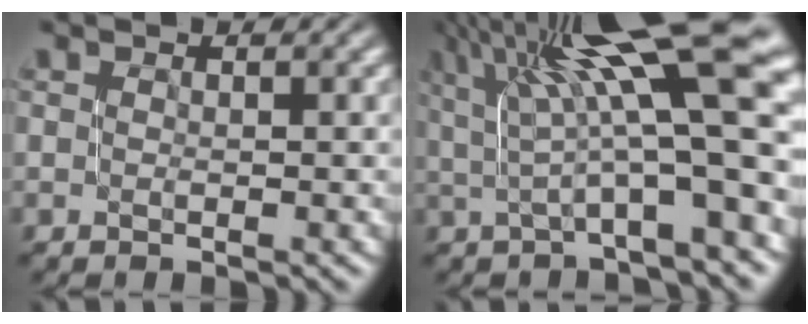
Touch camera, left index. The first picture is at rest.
{"total": 14.6, "force": [4.1, 3.2, 13.6], "torque": [-0.197, 0.020, 0.071]}